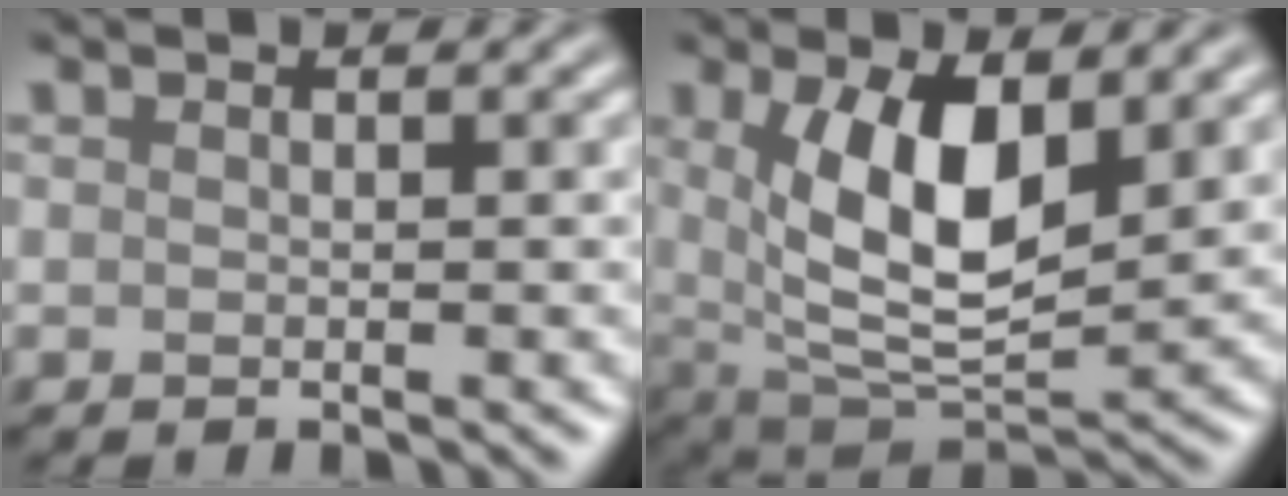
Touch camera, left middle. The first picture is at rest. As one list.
[{"total": 8.5, "force": [2.0, 4.0, 7.2], "torque": [-0.142, -0.016, 0.039]}]